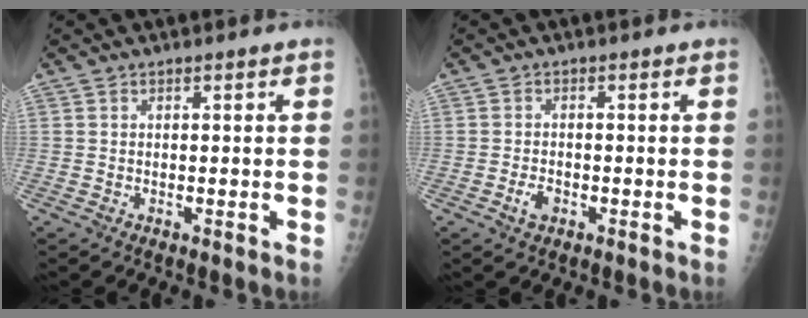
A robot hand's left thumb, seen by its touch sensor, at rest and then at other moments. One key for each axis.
{"total": 2.4, "fx": -1.0, "fy": 1.6, "fz": 1.5, "tx": -0.023, "ty": 0.003, "tz": -0.017}